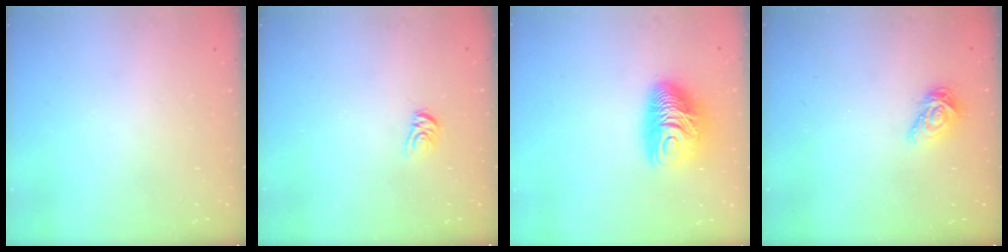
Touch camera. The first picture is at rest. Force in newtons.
{"total": 4.2, "press": 4.2, "slide": 0.3}
{"total": 12.1, "press": 12.1, "slide": 1.0}
{"total": 7.3, "press": 7.2, "slide": 0.6}